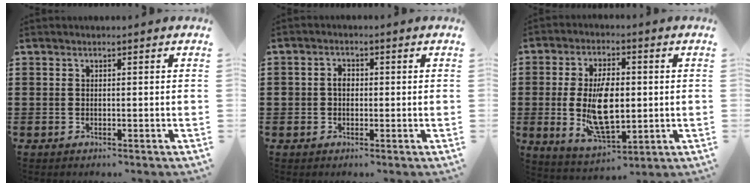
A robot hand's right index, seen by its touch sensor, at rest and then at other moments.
{"total": 2.1, "force": [0.0, 1.6, 1.3], "torque": [-0.027, 0.009, -0.003]}
{"total": 10.9, "force": [-0.3, 5.1, 9.7], "torque": [-0.190, -0.011, -0.008]}